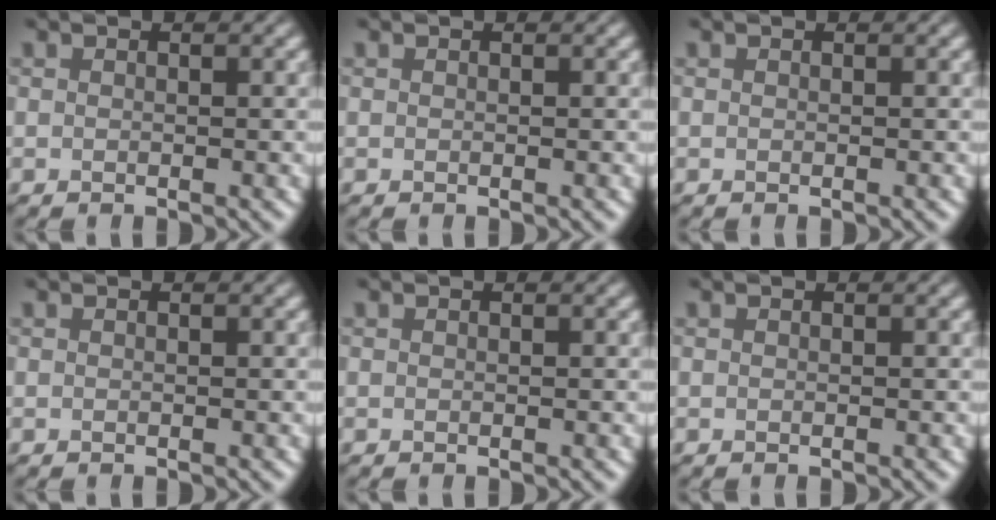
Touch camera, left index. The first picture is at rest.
{"total": 0.0}
{"total": 0.0}
{"total": 0.0}
{"total": 0.0}
{"total": 0.0}